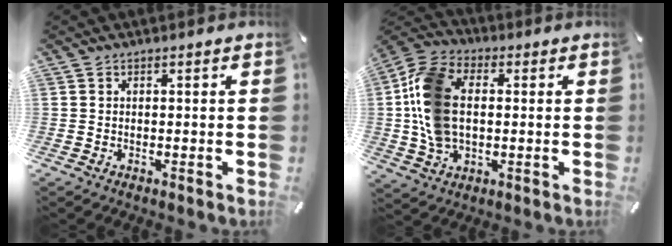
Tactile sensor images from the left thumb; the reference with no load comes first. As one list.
[{"total": 14.4, "force": [0.3, 10.1, 10.3], "torque": [-0.230, 0.014, 0.010]}]